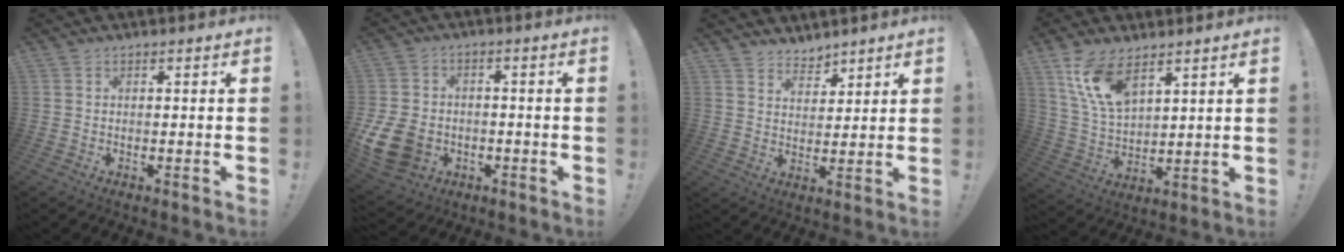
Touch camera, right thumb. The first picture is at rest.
{"total": 12.3, "force": [-3.5, 9.8, 6.6], "torque": [-0.125, 0.017, -0.061]}
{"total": 5.5, "force": [4.6, 2.9, 0.4], "torque": [-0.006, -0.039, 0.088]}
{"total": 12.4, "force": [8.2, 5.5, 7.5], "torque": [-0.156, -0.038, 0.157]}